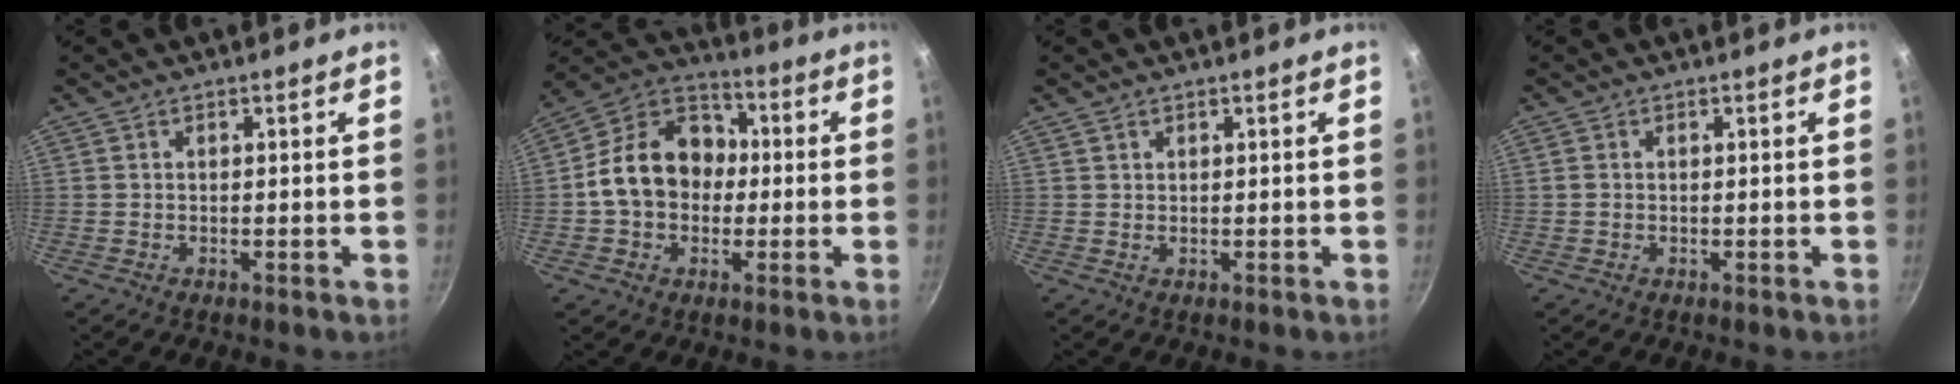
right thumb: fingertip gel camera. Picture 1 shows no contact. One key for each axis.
{"total": 15.6, "fx": -0.3, "fy": 12.2, "fz": 9.6, "tx": -0.124, "ty": 0.038, "tz": -0.023}
{"total": 0.6, "fx": 0.5, "fy": 0.3, "fz": 0.1, "tx": 0.000, "ty": -0.004, "tz": 0.009}
{"total": 0.8, "fx": 0.0, "fy": 0.7, "fz": 0.4, "tx": -0.008, "ty": 0.003, "tz": -0.001}